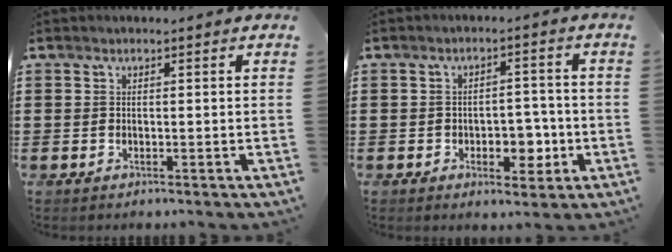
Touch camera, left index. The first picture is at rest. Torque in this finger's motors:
{"motor_torque": [0.68, 0.06, 0.36, 0.05]}